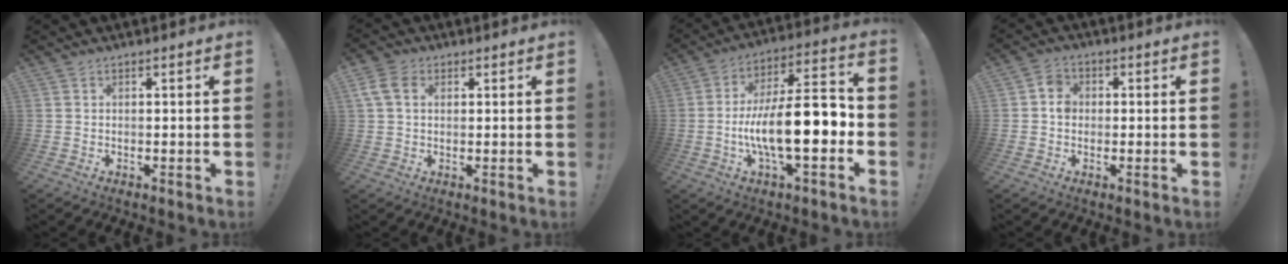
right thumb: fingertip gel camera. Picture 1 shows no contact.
{"total": 7.3, "force": [2.5, 5.2, 4.5], "torque": [-0.098, 0.004, 0.049]}
{"total": 19.1, "force": [-4.6, 5.3, 17.8], "torque": [-0.316, 0.016, -0.076]}
{"total": 4.6, "force": [-0.3, 3.9, 2.4], "torque": [-0.031, 0.012, -0.007]}